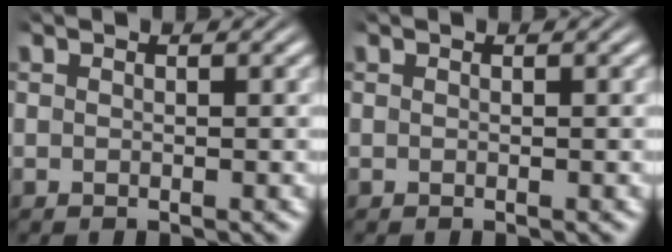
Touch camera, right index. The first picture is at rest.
{"total": 0.0}